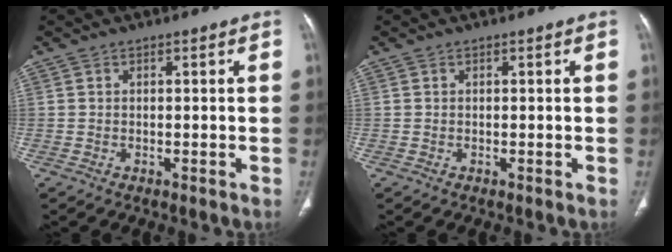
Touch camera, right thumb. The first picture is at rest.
{"total": 0.0}